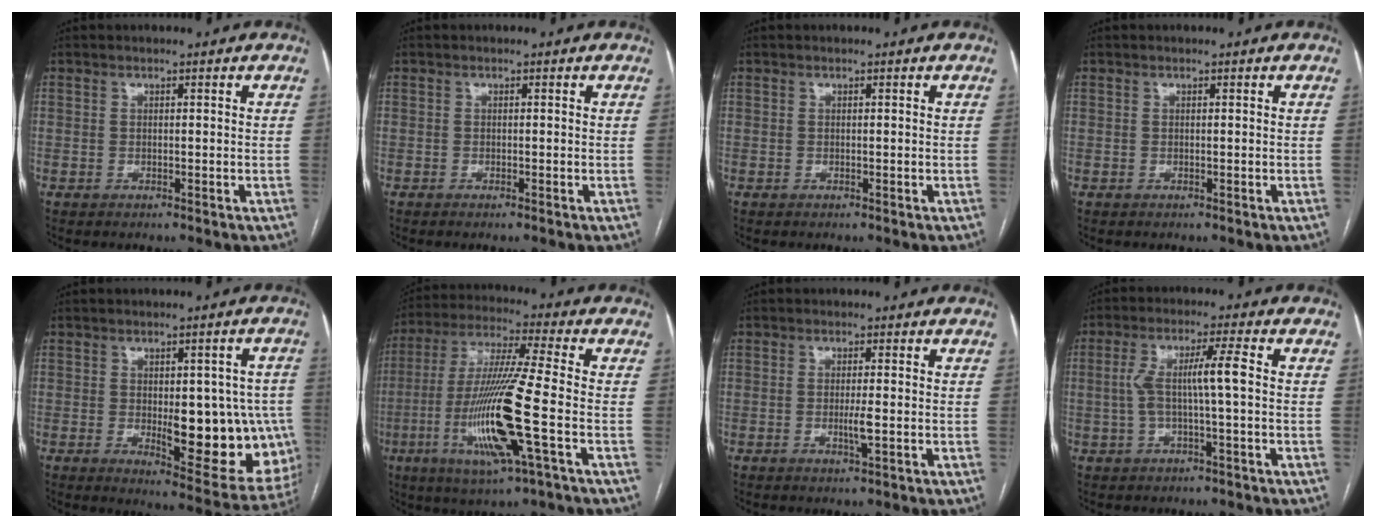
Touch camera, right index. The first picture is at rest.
{"total": 0.6, "force": [-0.4, -0.1, 0.4], "torque": [-0.008, -0.001, -0.006]}
{"total": 0.0}
{"total": 0.0}
{"total": 15.9, "force": [-2.1, 6.2, 14.5], "torque": [-0.144, 0.012, -0.003]}
{"total": 16.5, "force": [-4.6, -0.2, 15.8], "torque": [-0.328, -0.018, -0.091]}
{"total": 2.2, "force": [-0.5, -0.1, 2.1], "torque": [-0.043, -0.006, -0.009]}
{"total": 6.3, "force": [-0.1, 0.2, 6.3], "torque": [-0.131, 0.022, 0.001]}